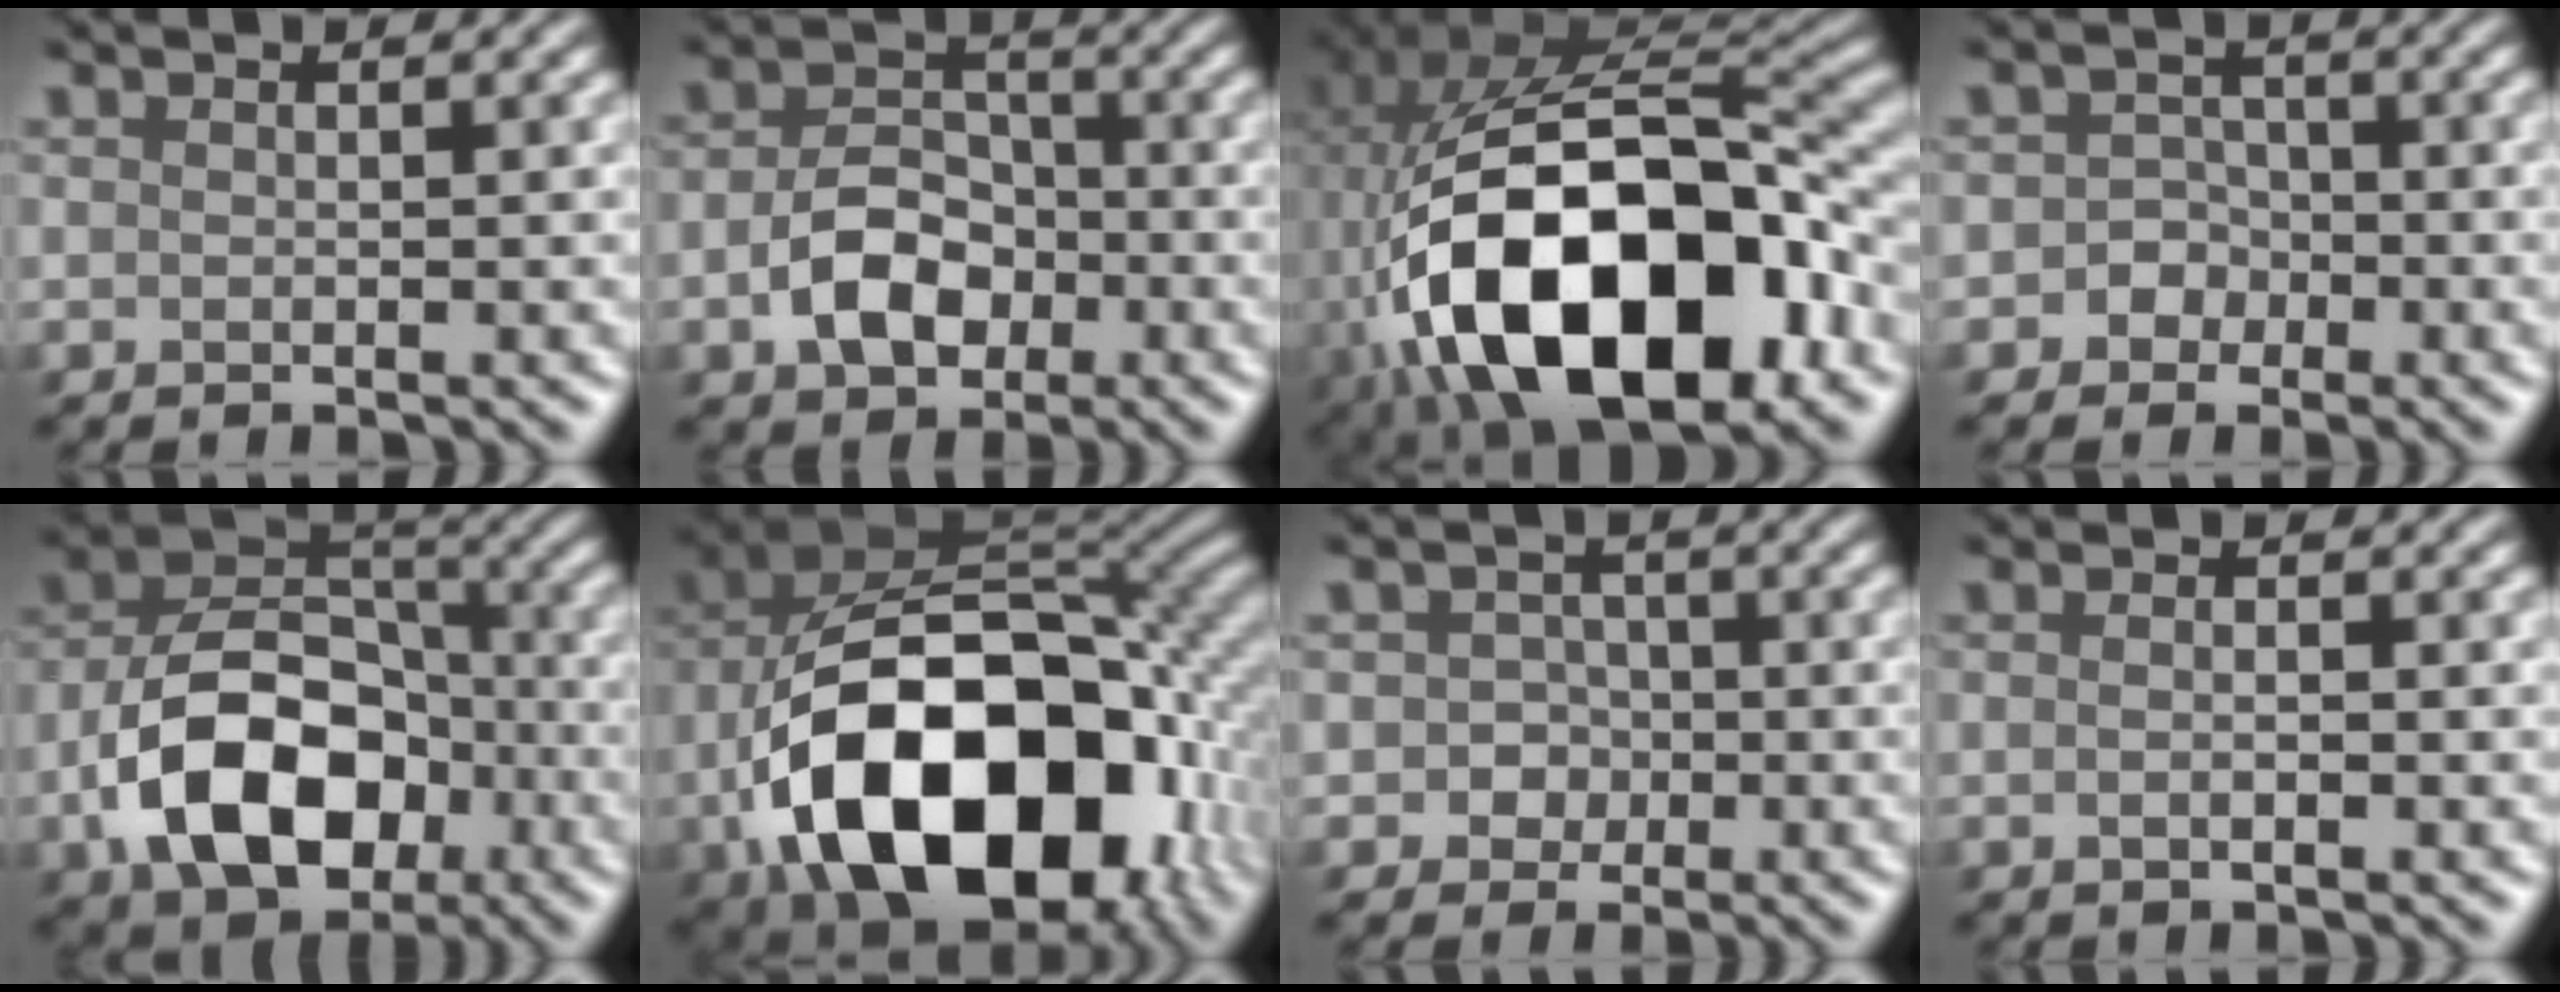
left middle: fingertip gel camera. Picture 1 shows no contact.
{"total": 4.4, "force": [-1.5, 3.2, 2.7], "torque": [-0.052, 0.005, -0.029]}
{"total": 17.1, "force": [-4.8, 9.5, 13.4], "torque": [-0.218, -0.006, -0.070]}
{"total": 2.6, "force": [-1.0, 2.4, -0.2], "torque": [0.034, 0.014, -0.036]}
{"total": 10.6, "force": [-3.9, 7.0, 6.9], "torque": [-0.128, 0.005, -0.072]}
{"total": 17.0, "force": [-6.0, 10.5, 12.0], "torque": [-0.209, -0.022, -0.094]}
{"total": 3.0, "force": [-0.4, 2.9, 0.1], "torque": [0.023, 0.019, -0.027]}
{"total": 1.8, "force": [0.1, 0.9, 1.6], "torque": [-0.003, 0.014, -0.013]}